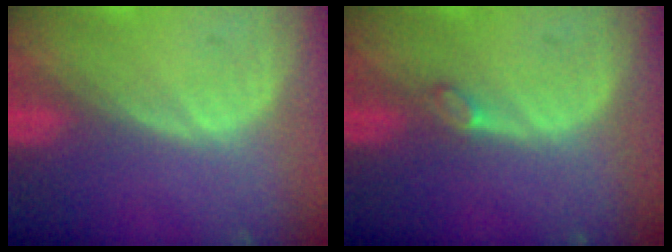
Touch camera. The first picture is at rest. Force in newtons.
{"total": 1.2, "press": 1.1, "slide": 0.2}